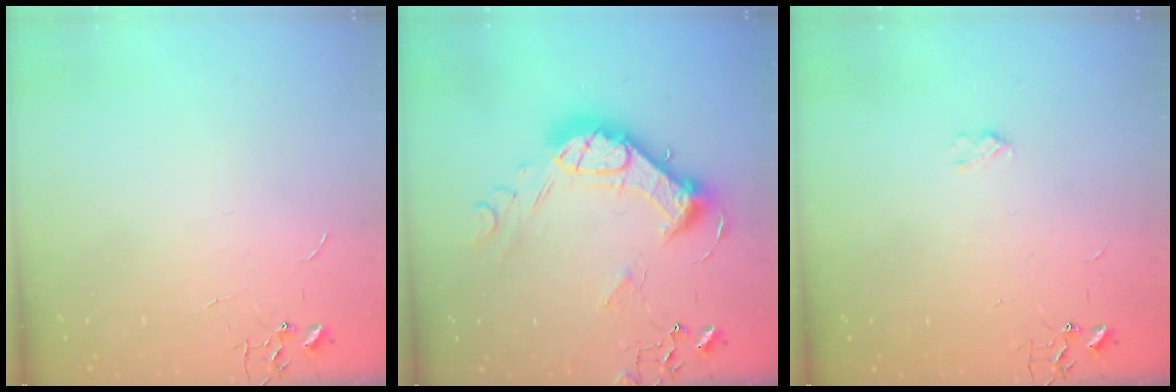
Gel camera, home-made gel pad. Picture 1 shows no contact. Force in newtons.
{"total": 18.3, "press": 18.2, "slide": 1.4}
{"total": 2.6, "press": 2.6, "slide": 0.5}